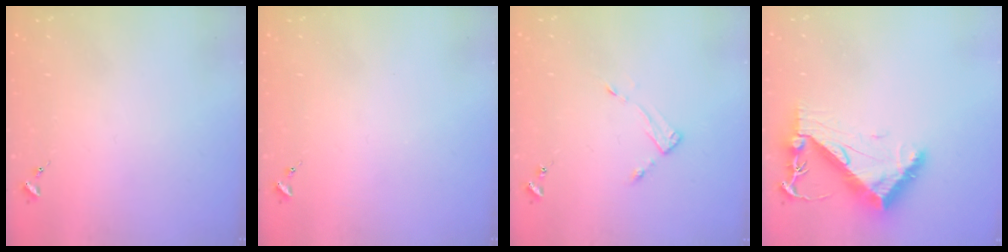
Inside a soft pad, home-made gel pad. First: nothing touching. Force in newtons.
{"total": 0.0}
{"total": 3.7, "press": 3.6, "slide": 0.4}
{"total": 9.5, "press": 9.5, "slide": 1.1}